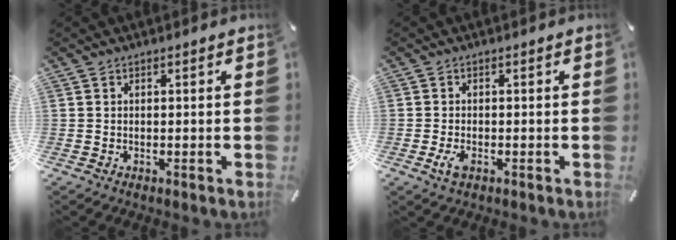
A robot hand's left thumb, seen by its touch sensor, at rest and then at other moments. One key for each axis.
{"total": 2.6, "fx": -0.9, "fy": 1.2, "fz": 2.1, "tx": -0.055, "ty": -0.006, "tz": -0.021}